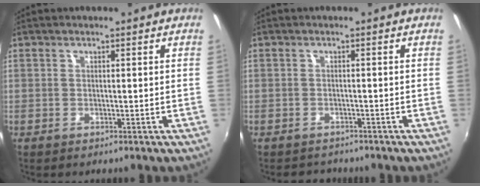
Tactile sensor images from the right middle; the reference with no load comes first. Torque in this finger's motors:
{"motor_torque": [-0.39, -0.14, -0.10, -0.01]}